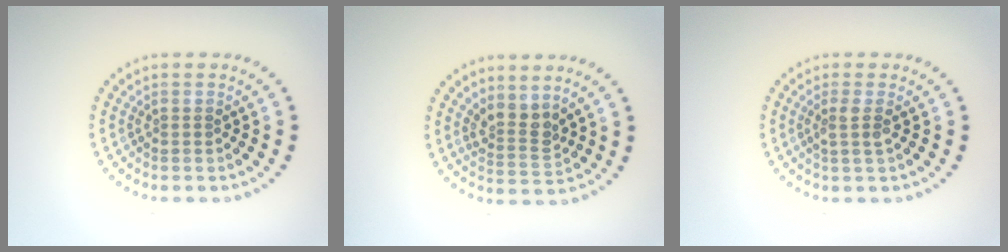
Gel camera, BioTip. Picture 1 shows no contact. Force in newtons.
{"total": 2.6, "press": 2.0, "slide": 1.7}
{"total": 1.5, "press": 1.1, "slide": 1.0}